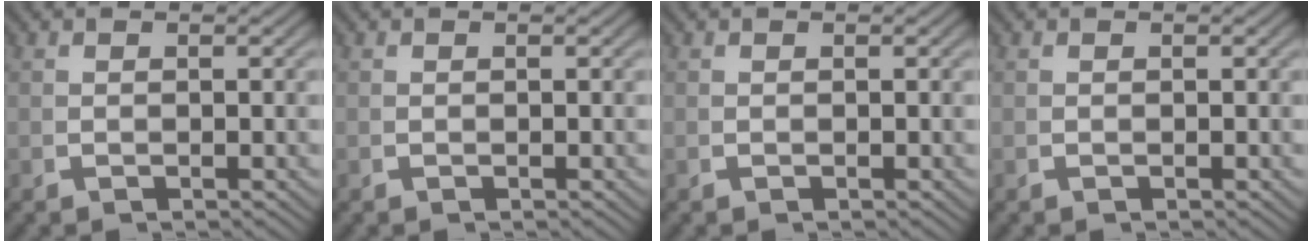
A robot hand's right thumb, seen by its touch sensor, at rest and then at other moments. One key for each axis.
{"total": 0.0}
{"total": 0.0}
{"total": 0.0}